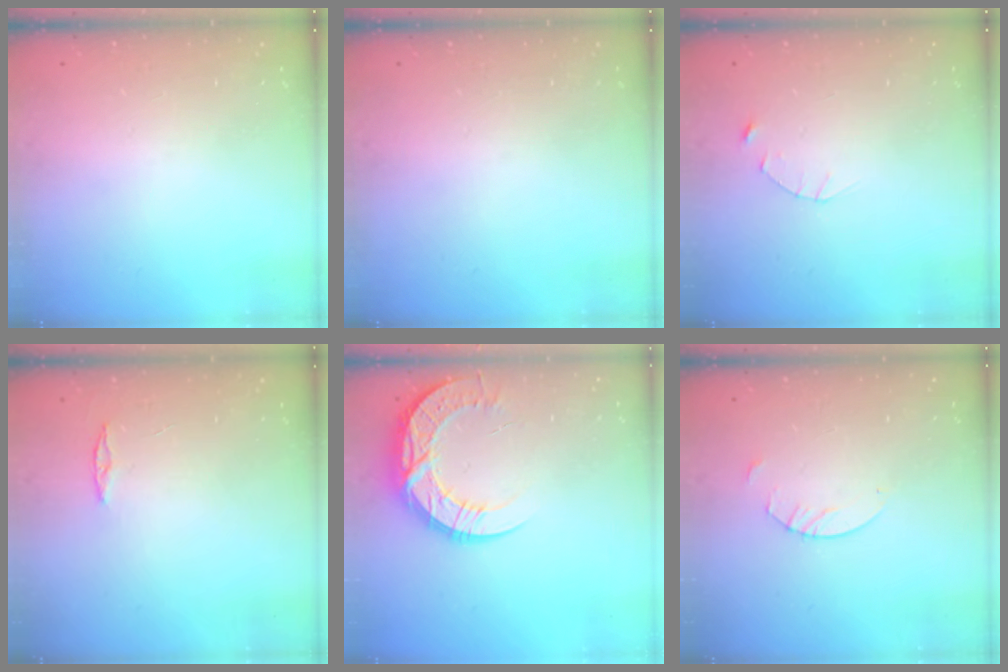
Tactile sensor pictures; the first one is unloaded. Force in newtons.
{"total": 0.0}
{"total": 2.5, "press": 2.4, "slide": 0.3}
{"total": 3.0, "press": 2.9, "slide": 0.3}
{"total": 13.2, "press": 13.2, "slide": 1.0}
{"total": 2.7, "press": 2.7, "slide": 0.2}